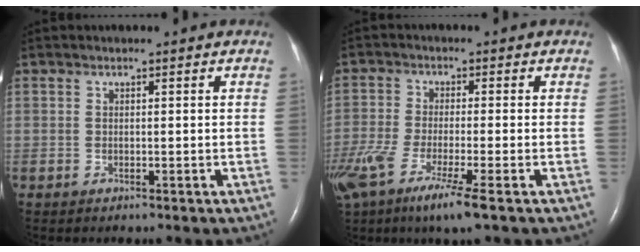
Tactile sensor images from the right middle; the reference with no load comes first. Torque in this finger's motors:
{"motor_torque": [1.01, -0.81, 0.26, 0.10]}